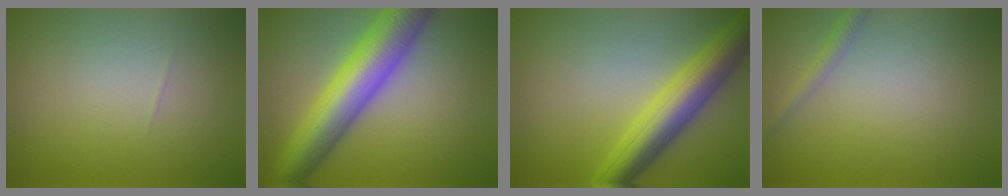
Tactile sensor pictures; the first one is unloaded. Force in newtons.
{"total": 9.9, "press": 9.9, "slide": 0.3}
{"total": 7.4, "press": 7.4, "slide": 0.3}
{"total": 1.4, "press": 1.4, "slide": 0.0}